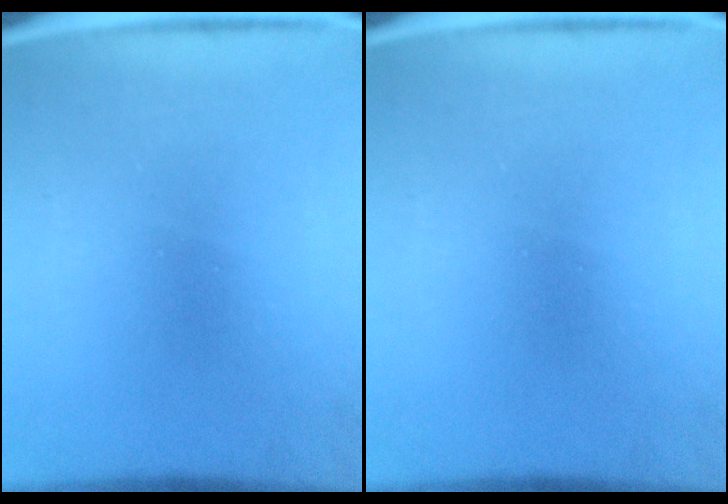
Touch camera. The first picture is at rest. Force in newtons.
{"total": 0.0}